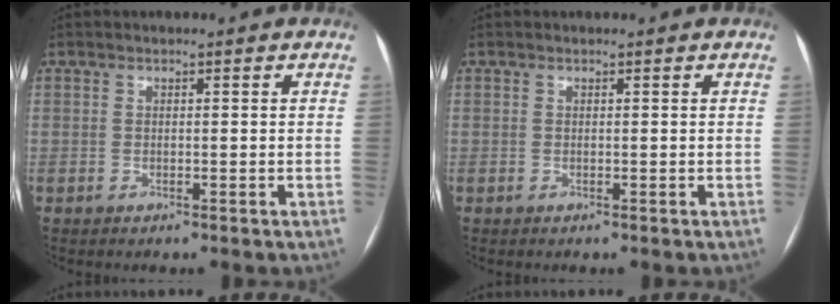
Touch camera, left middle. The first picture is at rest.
{"total": 0.0}